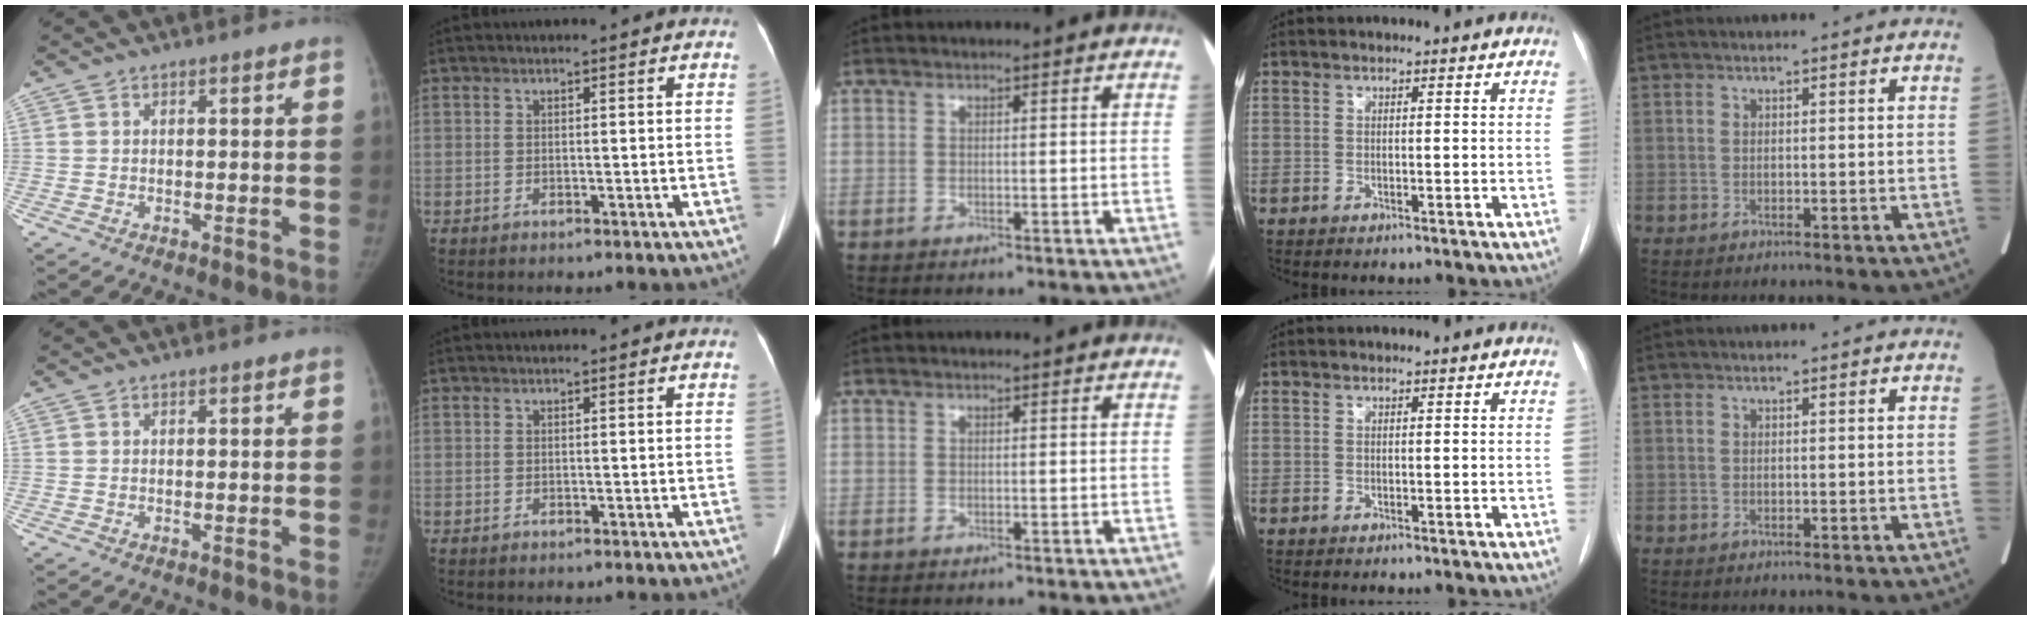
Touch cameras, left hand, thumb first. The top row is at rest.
{}